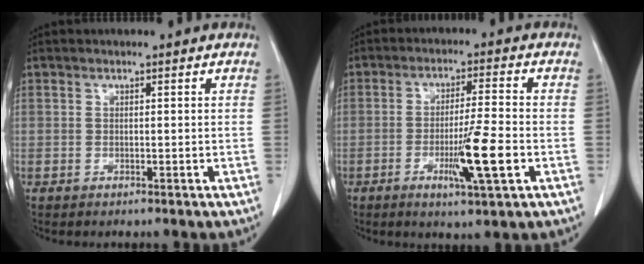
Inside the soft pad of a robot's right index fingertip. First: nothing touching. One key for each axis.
{"total": 8.8, "fx": -2.8, "fy": -0.1, "fz": 8.3, "tx": -0.141, "ty": -0.015, "tz": -0.049}